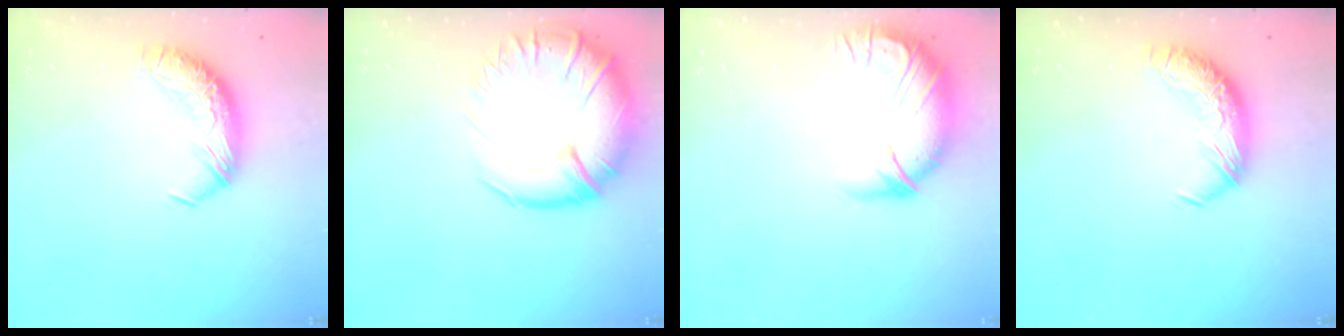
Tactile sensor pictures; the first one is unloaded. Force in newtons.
{"total": 12.2, "press": 10.8, "slide": 5.6}
{"total": 2.9, "press": 0.1, "slide": 2.9}
{"total": 0.0}